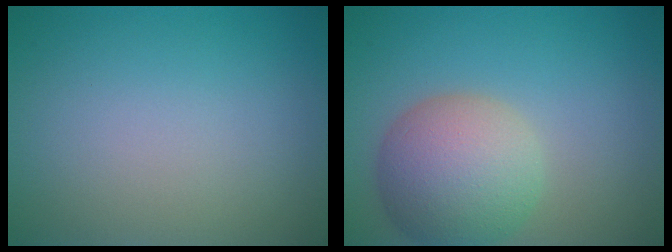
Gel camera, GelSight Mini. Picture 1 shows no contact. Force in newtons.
{"total": 7.0, "press": 6.9, "slide": 0.6}